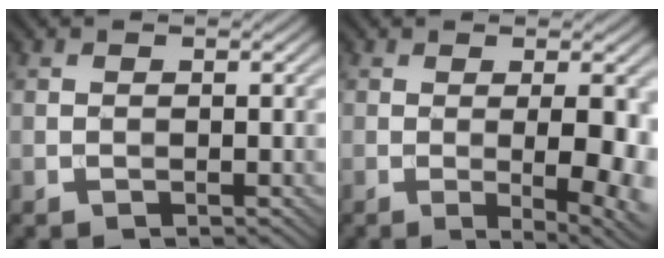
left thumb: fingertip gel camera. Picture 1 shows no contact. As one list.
[{"total": 7.2, "force": [-0.6, 1.9, 6.9], "torque": [-0.093, -0.006, -0.004]}]